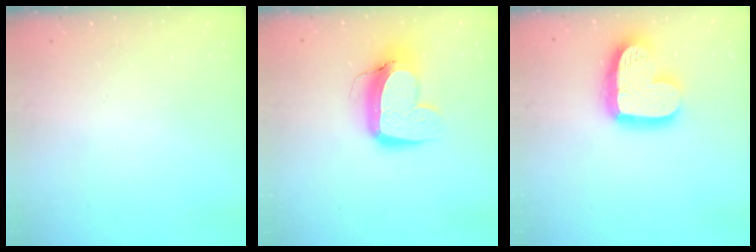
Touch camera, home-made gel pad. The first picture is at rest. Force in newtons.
{"total": 13.1, "press": 13.0, "slide": 1.6}
{"total": 17.7, "press": 17.7, "slide": 1.1}